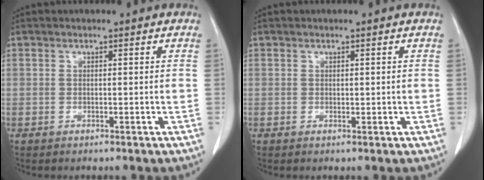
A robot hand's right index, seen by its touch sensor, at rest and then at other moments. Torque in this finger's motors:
{"motor_torque": [-0.34, 0.51, -0.07, 0.00]}